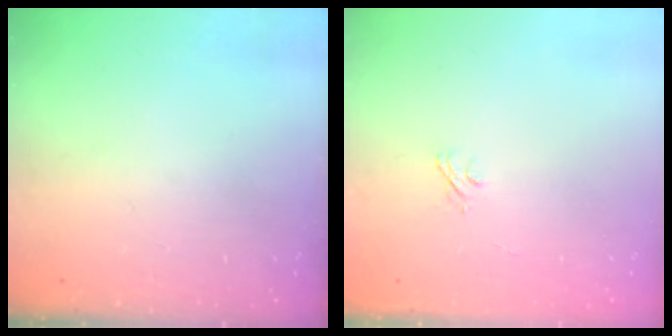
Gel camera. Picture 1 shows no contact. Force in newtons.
{"total": 3.6, "press": 3.4, "slide": 1.2}